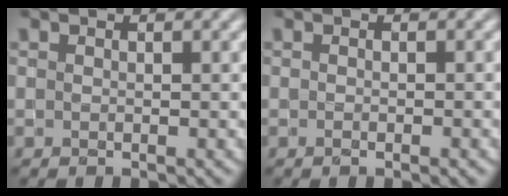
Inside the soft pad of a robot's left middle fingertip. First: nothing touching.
{"total": 1.2, "force": [-0.6, 0.3, 1.0], "torque": [-0.008, -0.002, -0.005]}